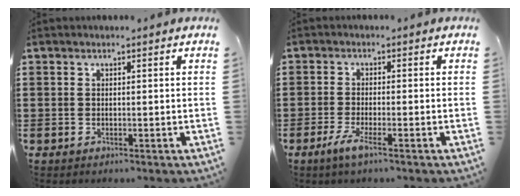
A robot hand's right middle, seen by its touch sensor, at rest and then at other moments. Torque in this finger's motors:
{"motor_torque": [0.85, 0.45, 0.02, 0.08]}